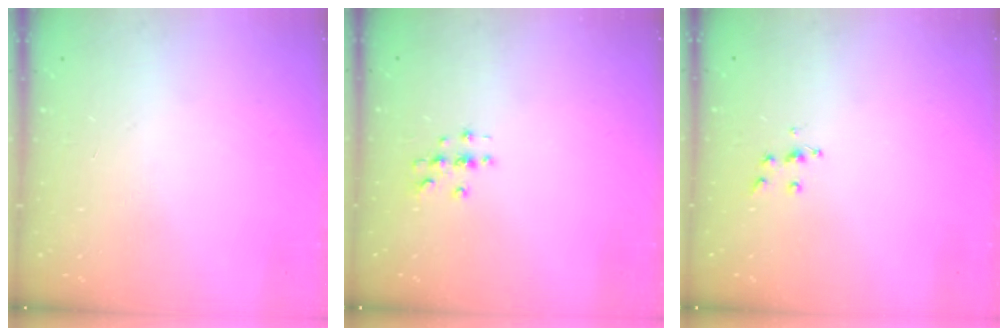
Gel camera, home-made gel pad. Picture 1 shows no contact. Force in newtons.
{"total": 2.7, "press": 2.7, "slide": 0.3}
{"total": 6.1, "press": 6.1, "slide": 0.5}